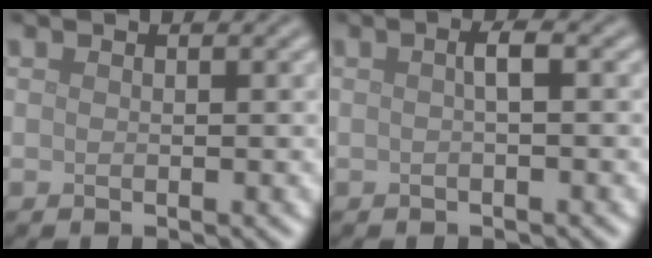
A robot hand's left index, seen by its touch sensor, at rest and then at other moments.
{"total": 1.4, "force": [0.1, 0.2, 1.4], "torque": [-0.025, 0.005, 0.001]}